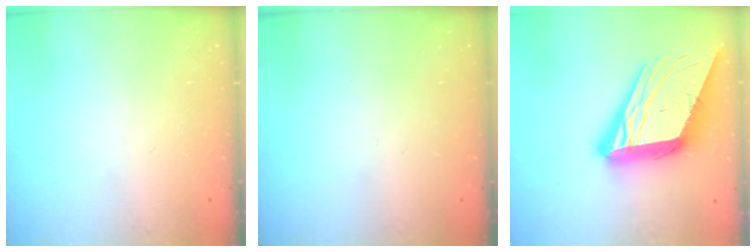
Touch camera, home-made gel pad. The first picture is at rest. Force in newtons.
{"total": 0.0}
{"total": 27.2, "press": 26.9, "slide": 4.5}